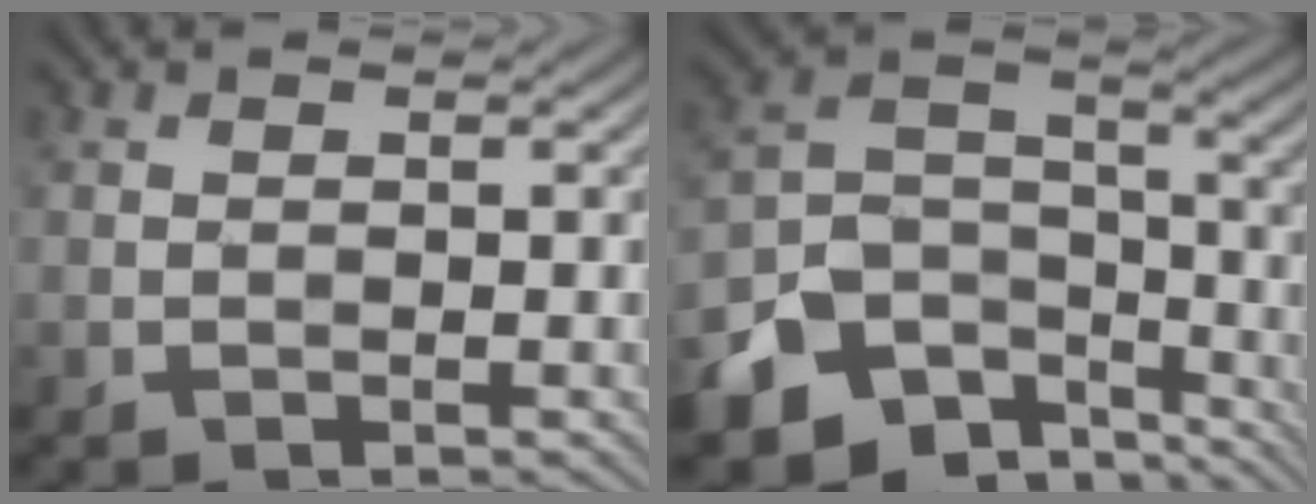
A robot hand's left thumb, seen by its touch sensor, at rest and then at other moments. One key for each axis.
{"total": 12.9, "fx": -8.2, "fy": 8.3, "fz": 5.6, "tx": -0.139, "ty": -0.031, "tz": -0.134}